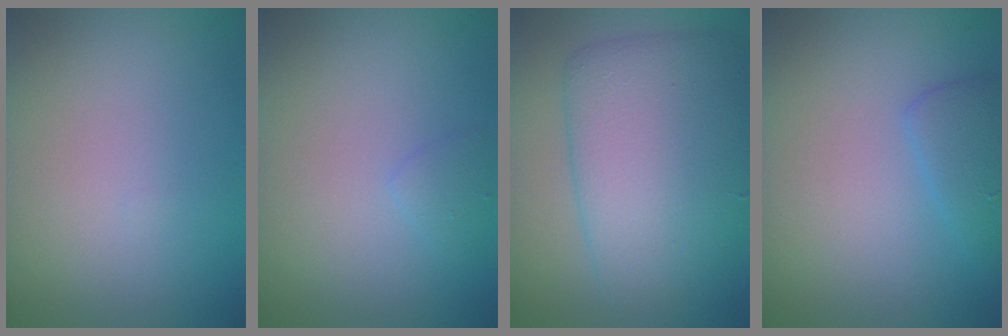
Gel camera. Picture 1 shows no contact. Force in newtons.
{"total": 0.9, "press": 0.9, "slide": 0.0}
{"total": 8.0, "press": 8.0, "slide": 0.1}
{"total": 2.0, "press": 2.0, "slide": 0.2}